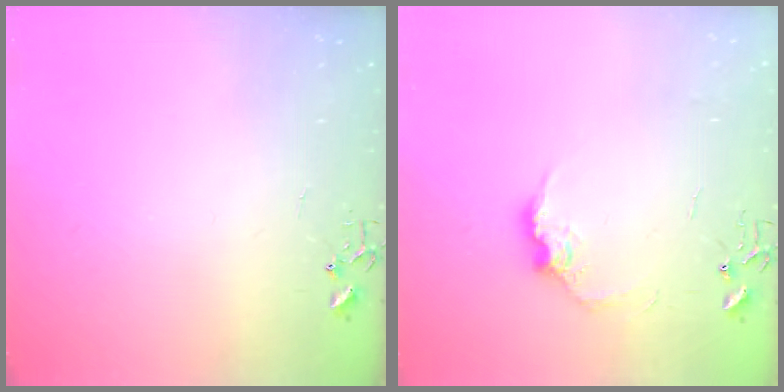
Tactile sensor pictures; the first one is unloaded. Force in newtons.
{"total": 10.1, "press": 10.0, "slide": 0.5}